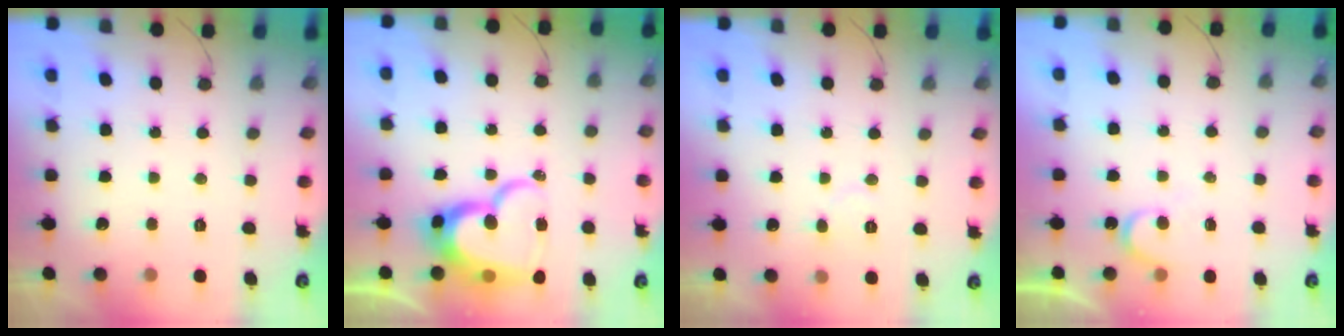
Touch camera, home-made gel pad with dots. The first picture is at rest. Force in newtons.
{"total": 17.0, "press": 17.0, "slide": 1.5}
{"total": 5.1, "press": 5.0, "slide": 0.5}
{"total": 4.5, "press": 4.4, "slide": 0.4}